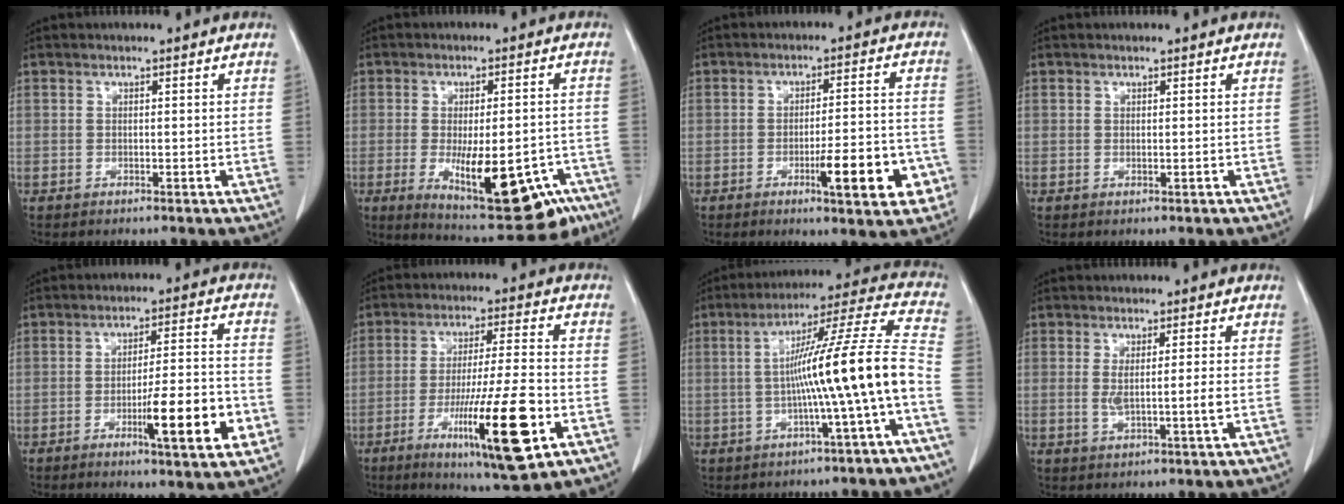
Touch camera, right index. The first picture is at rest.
{"total": 17.0, "force": [-7.5, 6.0, 14.1], "torque": [-0.169, -0.003, -0.091]}
{"total": 10.8, "force": [-4.2, 1.8, 9.8], "torque": [-0.131, 0.003, -0.055]}
{"total": 0.0}
{"total": 11.9, "force": [-4.1, 0.9, 11.1], "torque": [-0.165, -0.007, -0.061]}
{"total": 16.0, "force": [-6.0, 1.1, 14.8], "torque": [-0.255, -0.028, -0.093]}
{"total": 15.3, "force": [-2.7, -1.6, 15.0], "torque": [-0.224, 0.020, -0.049]}
{"total": 4.0, "force": [-0.1, 0.0, 4.0], "torque": [-0.072, -0.004, 0.001]}